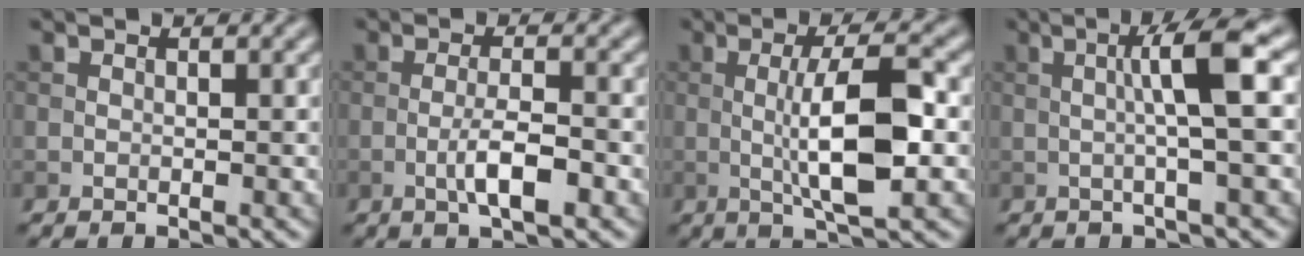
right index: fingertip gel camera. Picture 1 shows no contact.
{"total": 3.6, "force": [-1.3, 0.8, 3.3], "torque": [-0.061, 0.003, -0.026]}
{"total": 7.4, "force": [-0.4, 1.8, 7.2], "torque": [-0.125, 0.003, -0.008]}
{"total": 4.9, "force": [0.5, 0.4, 4.8], "torque": [-0.076, 0.010, 0.006]}